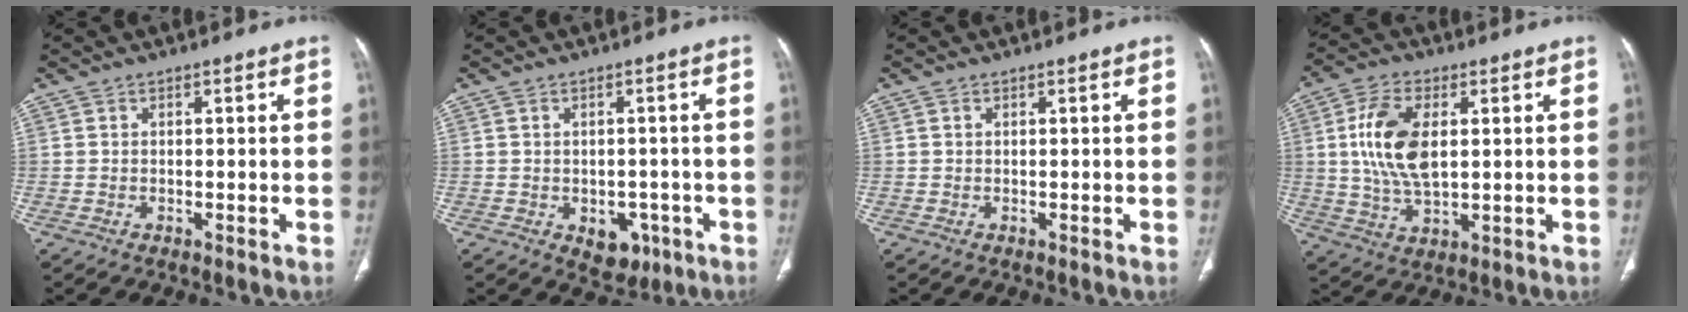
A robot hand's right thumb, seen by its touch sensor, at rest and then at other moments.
{"total": 5.7, "force": [-2.3, 4.0, 3.4], "torque": [-0.017, 0.012, -0.018]}
{"total": 0.0}
{"total": 12.3, "force": [2.1, 6.6, 10.2], "torque": [-0.203, -0.003, 0.042]}